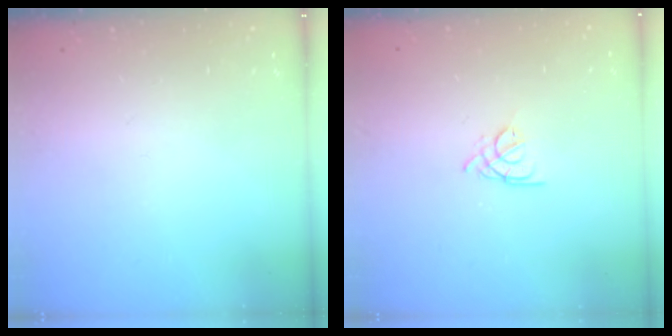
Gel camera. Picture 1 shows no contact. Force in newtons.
{"total": 2.7, "press": 2.6, "slide": 0.5}